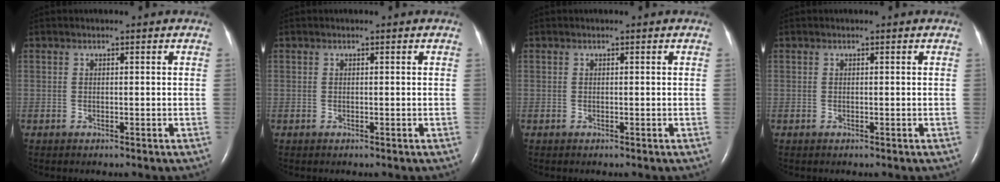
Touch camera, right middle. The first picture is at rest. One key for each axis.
{"total": 0.0}
{"total": 0.0}
{"total": 0.0}